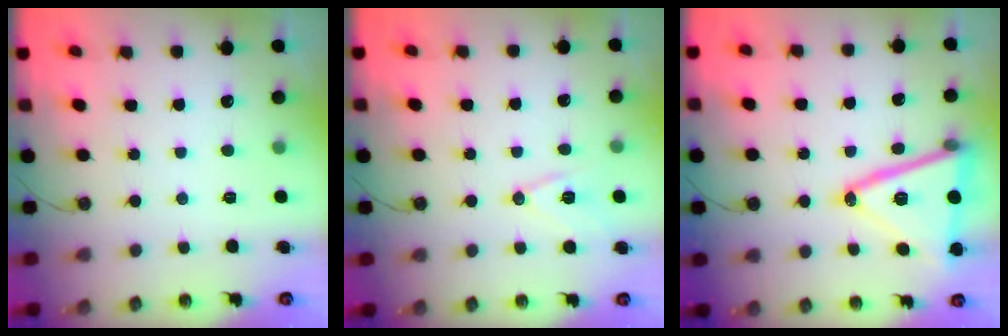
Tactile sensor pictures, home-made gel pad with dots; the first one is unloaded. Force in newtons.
{"total": 9.2, "press": 8.5, "slide": 3.6}
{"total": 21.7, "press": 21.5, "slide": 3.3}